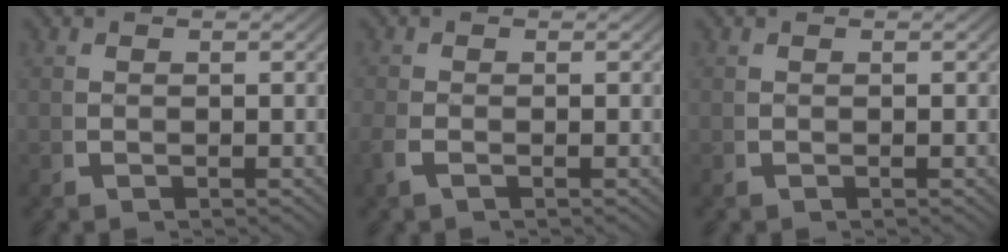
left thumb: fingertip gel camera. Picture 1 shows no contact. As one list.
[{"total": 1.1, "force": [-0.5, 0.3, 0.9], "torque": [-0.028, -0.003, -0.009]}, {"total": 0.0}]